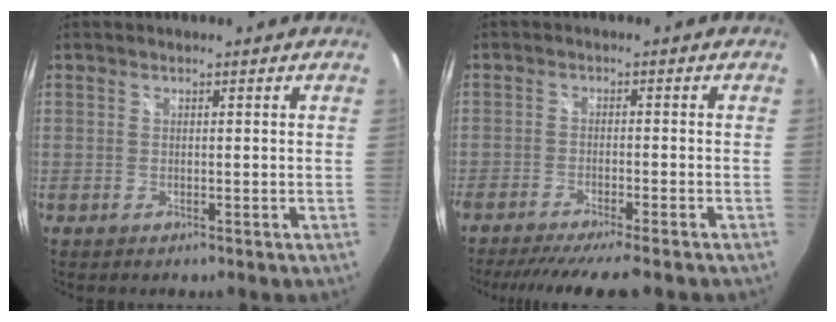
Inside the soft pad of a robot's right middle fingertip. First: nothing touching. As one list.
[{"total": 9.3, "force": [-8.1, 0.0, 4.6], "torque": [-0.096, -0.024, -0.124]}]